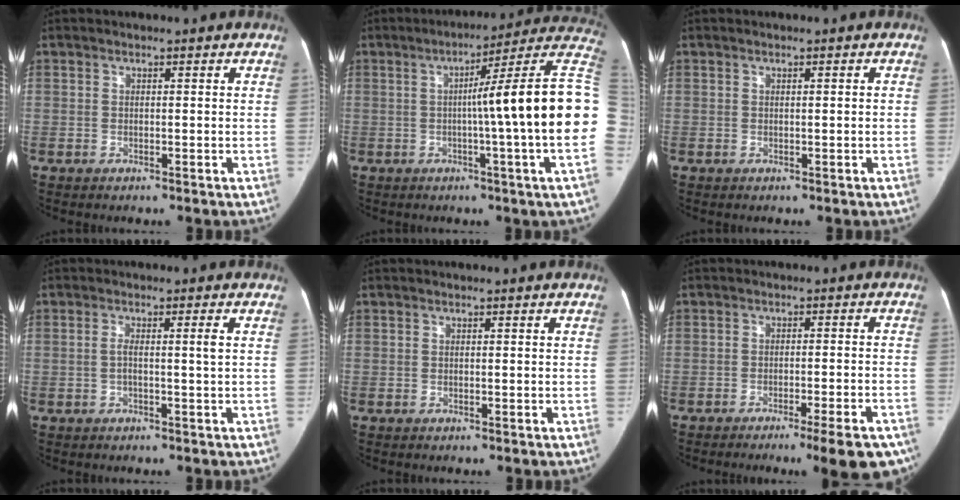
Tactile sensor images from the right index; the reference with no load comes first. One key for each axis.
{"total": 19.9, "fx": 0.0, "fy": -2.2, "fz": 19.8, "tx": -0.195, "ty": 0.026, "tz": -0.014}
{"total": 0.6, "fx": 0.0, "fy": 0.0, "fz": 0.6, "tx": -0.011, "ty": 0.000, "tz": 0.002}
{"total": 2.5, "fx": 0.0, "fy": -0.4, "fz": 2.4, "tx": -0.044, "ty": 0.001, "tz": -0.001}
{"total": 0.0}
{"total": 10.2, "fx": -7.7, "fy": 0.6, "fz": 6.6, "tx": -0.059, "ty": 0.004, "tz": -0.105}